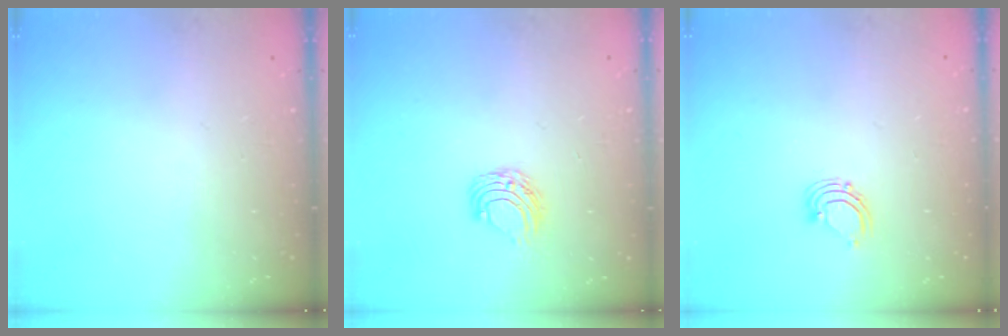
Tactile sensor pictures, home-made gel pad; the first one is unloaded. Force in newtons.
{"total": 6.7, "press": 6.7, "slide": 0.5}
{"total": 2.9, "press": 2.9, "slide": 0.2}